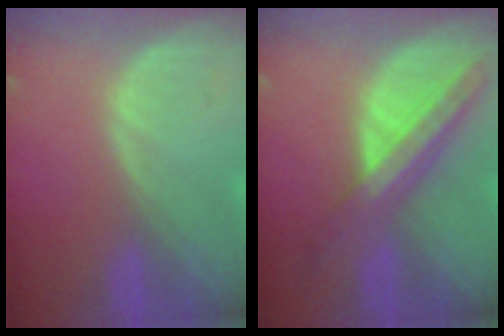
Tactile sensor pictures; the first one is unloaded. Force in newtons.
{"total": 8.8, "press": 7.6, "slide": 4.4}